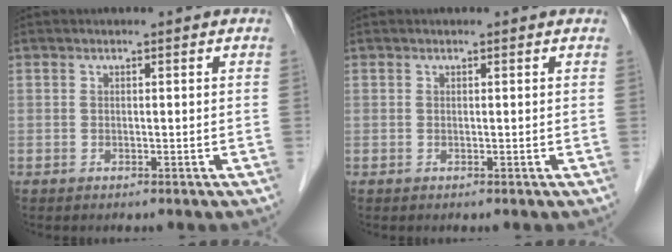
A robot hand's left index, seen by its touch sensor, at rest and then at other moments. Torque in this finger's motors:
{"motor_torque": [0.05, -0.03, -0.25, 0.00]}